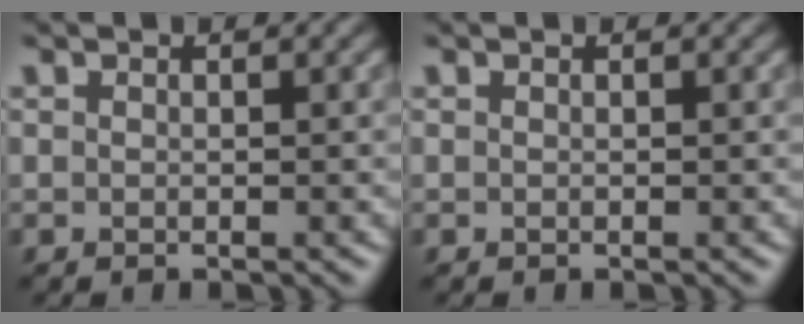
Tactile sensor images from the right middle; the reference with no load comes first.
{"total": 0.0}